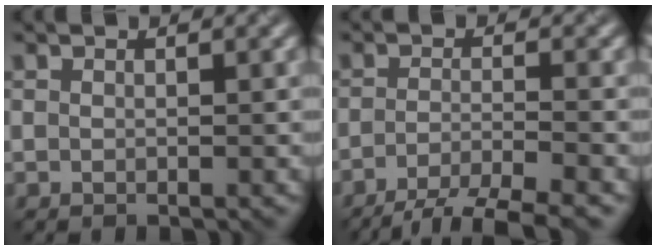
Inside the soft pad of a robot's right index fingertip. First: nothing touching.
{"total": 5.1, "force": [-3.8, 1.0, 3.4], "torque": [-0.051, -0.006, -0.071]}